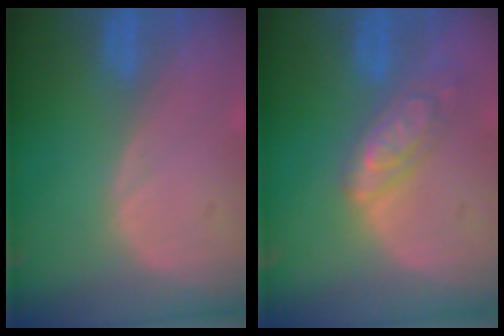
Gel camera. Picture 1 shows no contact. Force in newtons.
{"total": 6.2, "press": 5.5, "slide": 2.8}